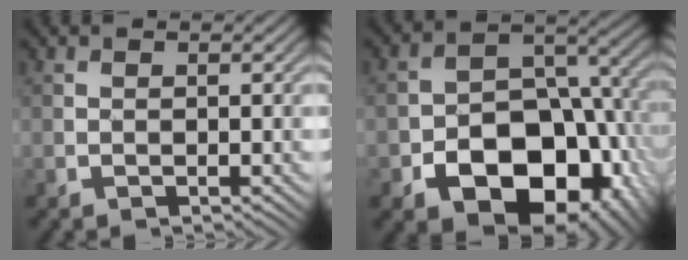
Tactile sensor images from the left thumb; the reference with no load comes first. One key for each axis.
{"total": 16.4, "fx": -6.5, "fy": 11.0, "fz": 10.3, "tx": -0.148, "ty": -0.036, "tz": -0.104}